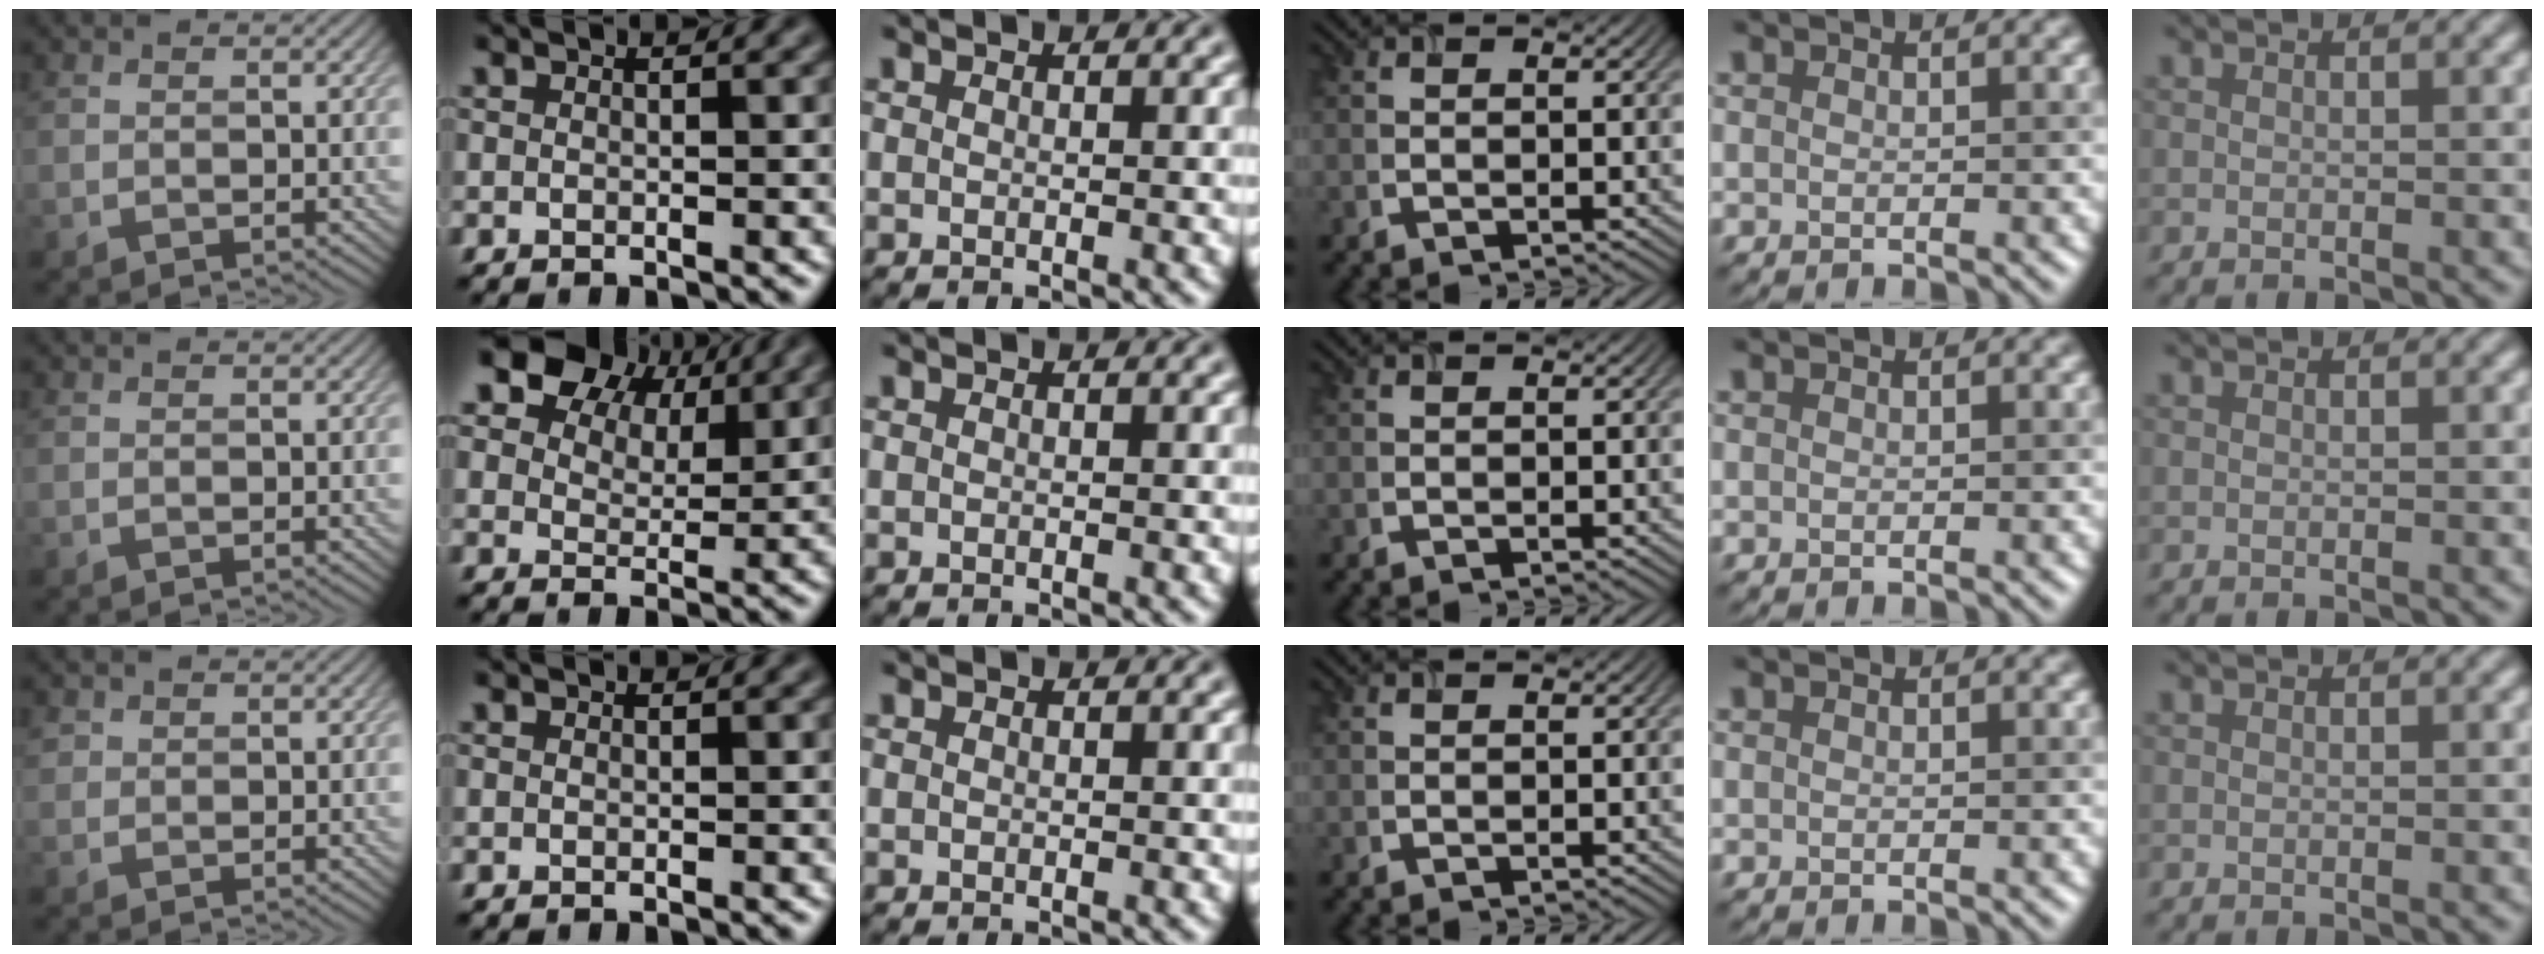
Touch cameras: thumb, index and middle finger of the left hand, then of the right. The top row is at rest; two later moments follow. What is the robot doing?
{"motion": "insert", "object": "airpods case & airpods"}